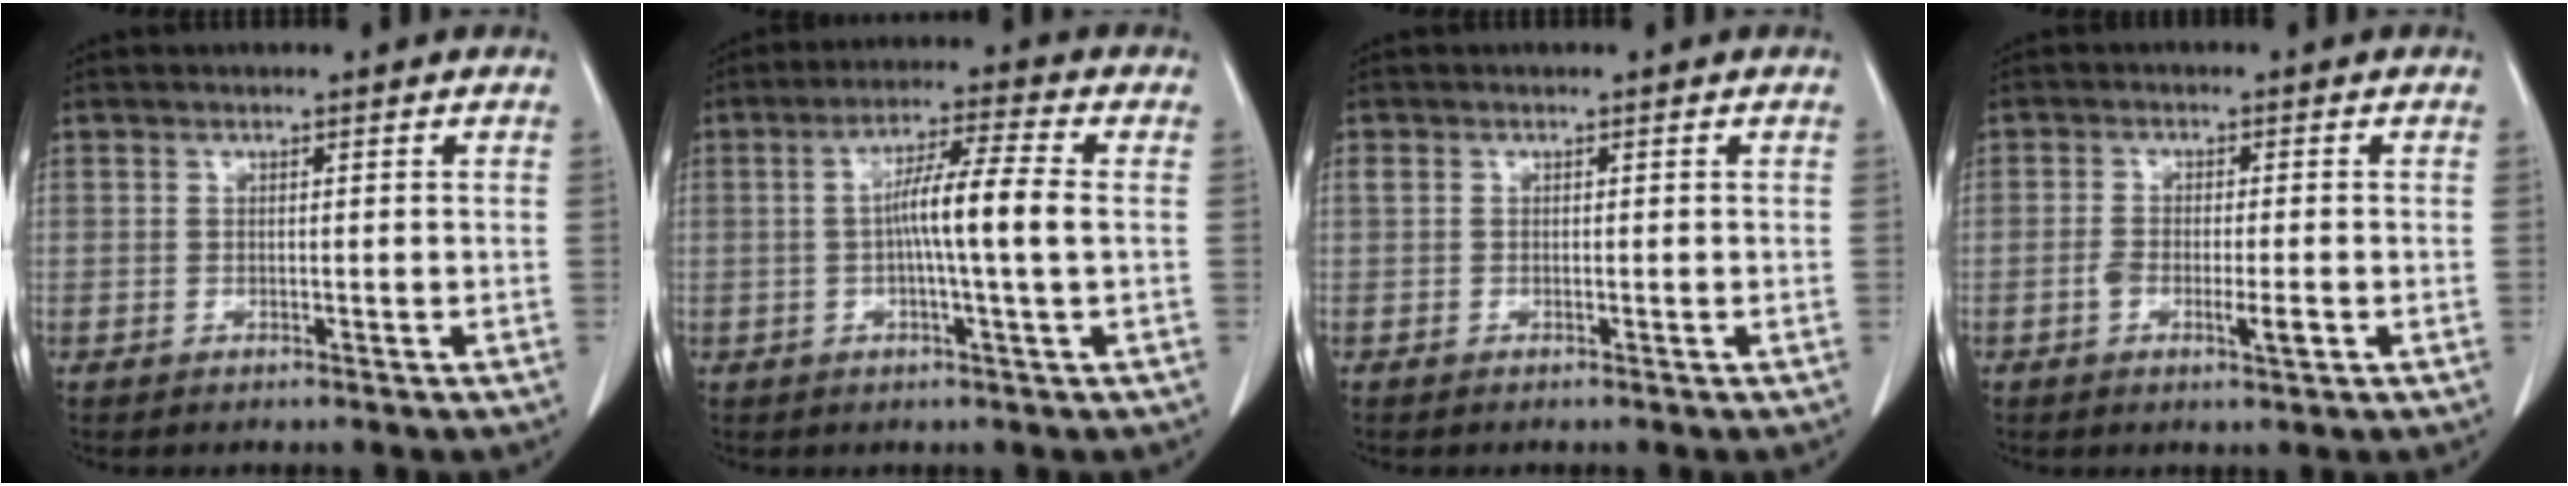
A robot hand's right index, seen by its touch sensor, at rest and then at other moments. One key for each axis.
{"total": 8.5, "fx": 0.1, "fy": -0.4, "fz": 8.5, "tx": -0.152, "ty": 0.007, "tz": -0.005}
{"total": 0.7, "fx": 0.2, "fy": 0.6, "fz": 0.4, "tx": -0.009, "ty": 0.013, "tz": 0.004}
{"total": 4.2, "fx": -1.4, "fy": 1.1, "fz": 3.8, "tx": -0.065, "ty": -0.002, "tz": -0.020}